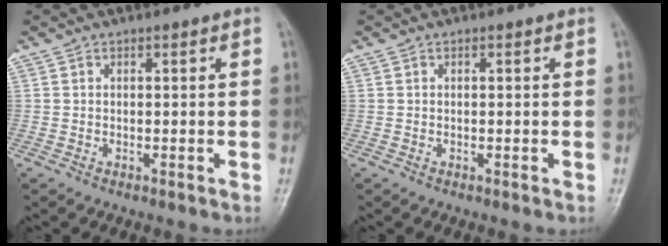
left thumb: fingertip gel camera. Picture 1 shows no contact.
{"total": 0.0}